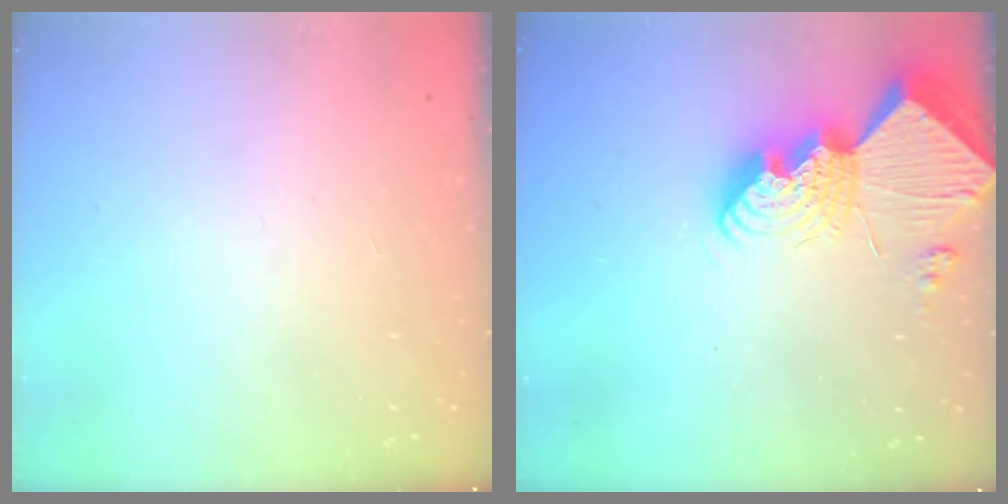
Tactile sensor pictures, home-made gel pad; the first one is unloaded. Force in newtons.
{"total": 16.8, "press": 16.8, "slide": 1.7}